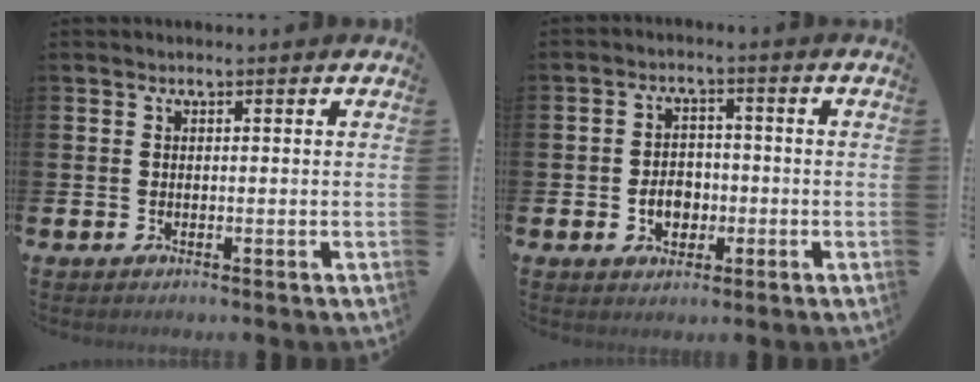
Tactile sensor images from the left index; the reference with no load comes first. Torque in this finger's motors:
{"motor_torque": [0.29, -0.08, 0.08, 0.05]}